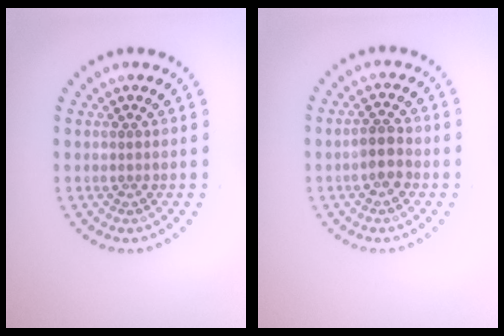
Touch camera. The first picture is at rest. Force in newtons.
{"total": 2.2, "press": 2.0, "slide": 0.9}